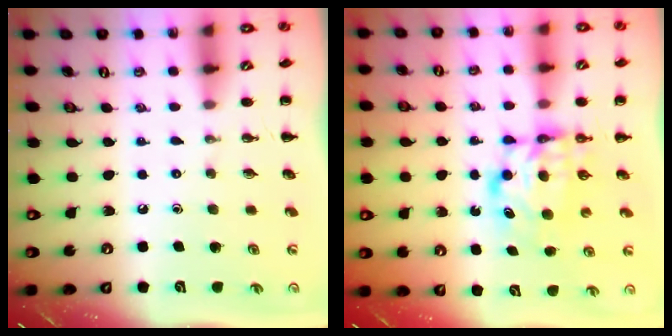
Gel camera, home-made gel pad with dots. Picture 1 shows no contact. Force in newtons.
{"total": 7.0, "press": 6.9, "slide": 1.2}